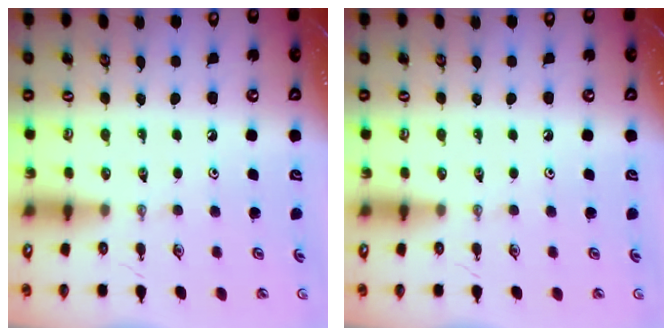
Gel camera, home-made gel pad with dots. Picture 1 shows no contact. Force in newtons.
{"total": 0.0}